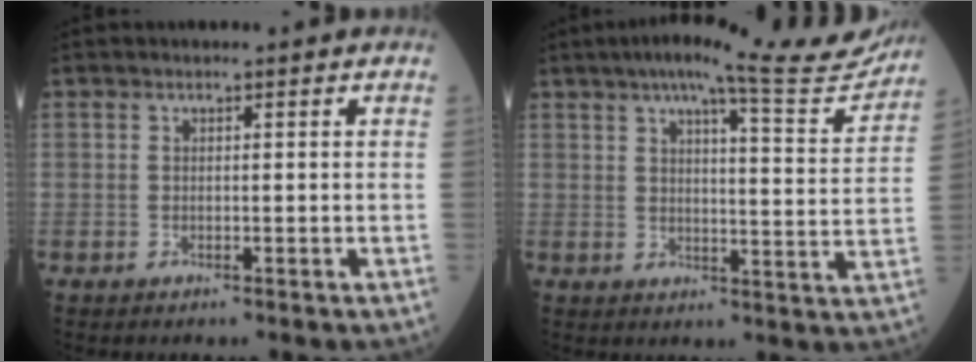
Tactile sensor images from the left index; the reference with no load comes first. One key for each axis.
{"total": 15.9, "fx": 14.2, "fy": 1.2, "fz": 7.0, "tx": -0.097, "ty": -0.021, "tz": 0.171}